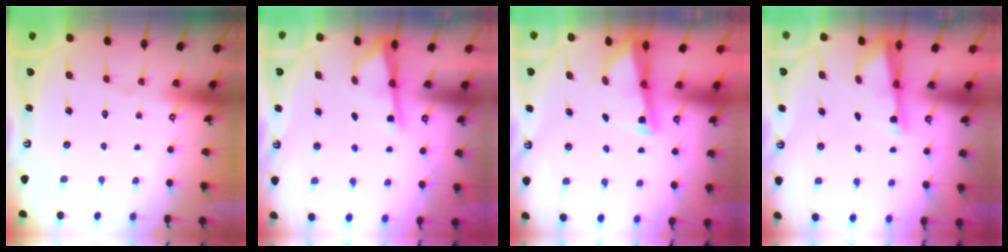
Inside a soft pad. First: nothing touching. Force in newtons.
{"total": 2.8, "press": 2.8, "slide": 0.5}
{"total": 2.5, "press": 2.5, "slide": 0.3}
{"total": 2.9, "press": 2.8, "slide": 0.5}